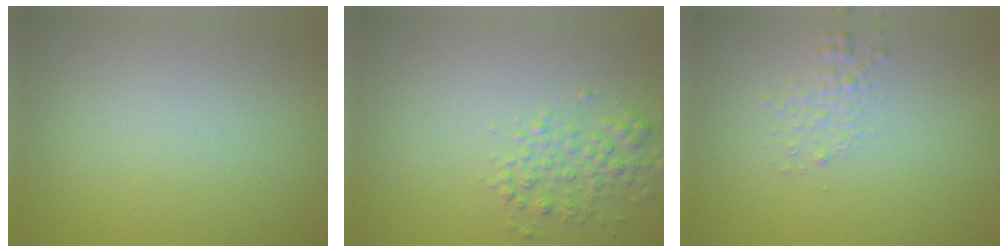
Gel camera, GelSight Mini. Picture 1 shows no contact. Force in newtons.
{"total": 2.5, "press": 2.5, "slide": 0.1}
{"total": 1.4, "press": 1.4, "slide": 0.1}